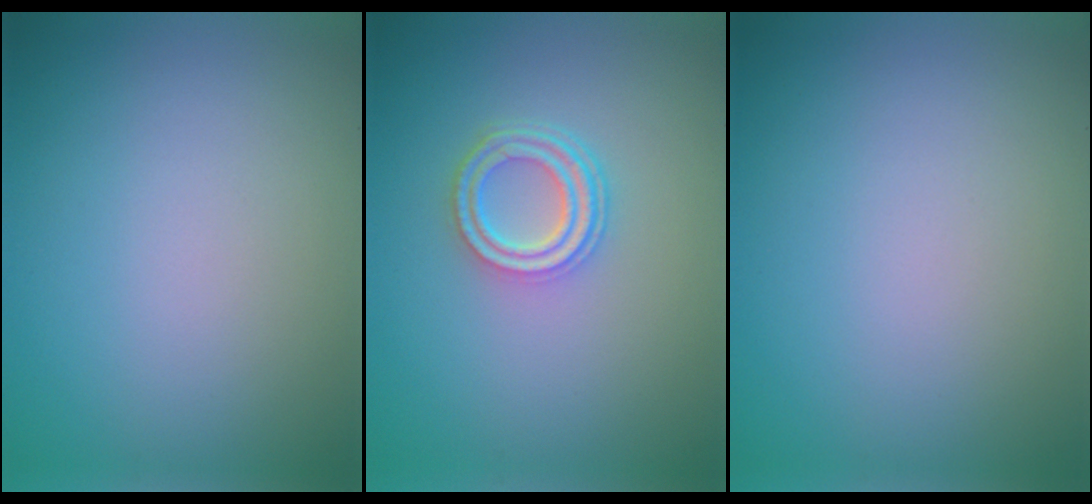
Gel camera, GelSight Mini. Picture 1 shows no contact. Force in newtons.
{"total": 3.6, "press": 2.7, "slide": 2.4}
{"total": 0.0}